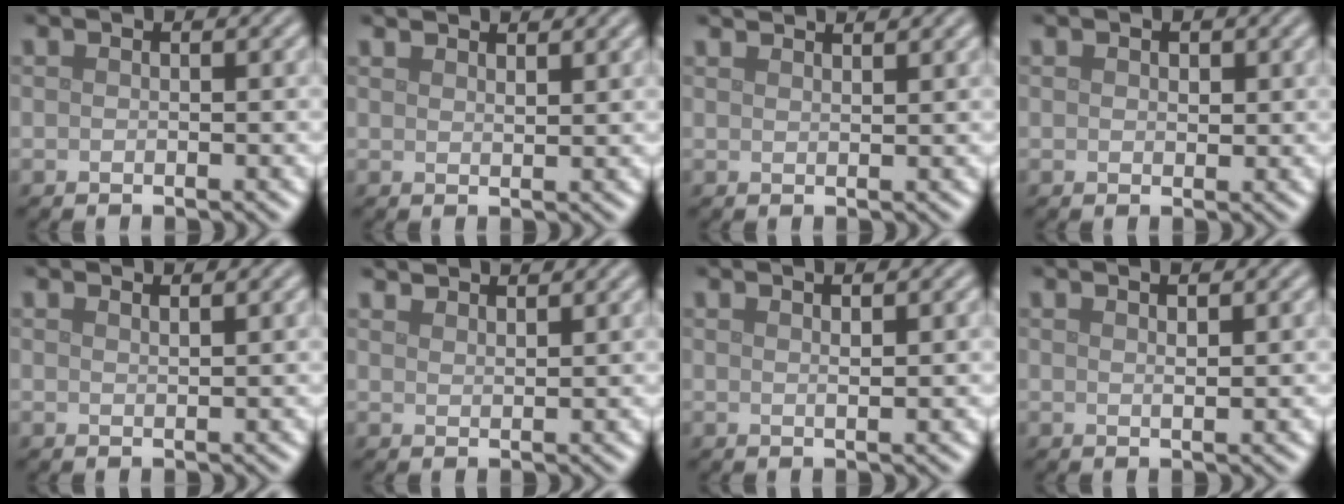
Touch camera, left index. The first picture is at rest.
{"total": 2.2, "force": [2.0, 0.3, 0.7], "torque": [-0.006, 0.004, 0.029]}
{"total": 2.5, "force": [2.3, 0.5, 0.9], "torque": [-0.002, 0.006, 0.023]}
{"total": 0.9, "force": [0.5, 0.6, 0.5], "torque": [-0.008, -0.001, 0.009]}
{"total": 1.3, "force": [1.1, 0.3, 0.5], "torque": [0.000, 0.001, 0.010]}
{"total": 2.9, "force": [2.7, 0.4, 0.8], "torque": [-0.005, 0.004, 0.038]}
{"total": 2.1, "force": [1.2, 0.6, 1.7], "torque": [-0.012, 0.006, 0.004]}
{"total": 2.1, "force": [1.2, 0.6, 1.6], "torque": [-0.013, 0.005, 0.007]}